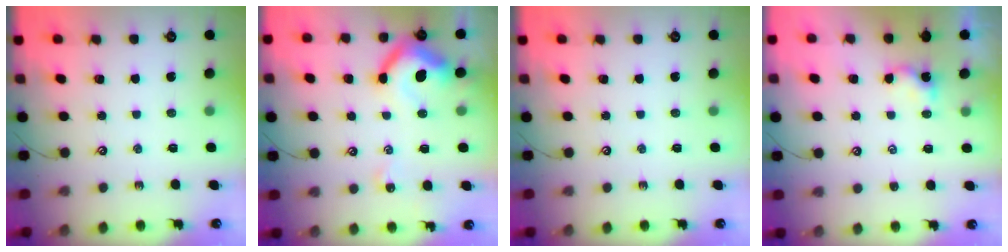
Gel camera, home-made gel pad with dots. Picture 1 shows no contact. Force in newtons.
{"total": 11.4, "press": 11.3, "slide": 1.5}
{"total": 0.0}
{"total": 0.8, "press": 0.8, "slide": 0.1}